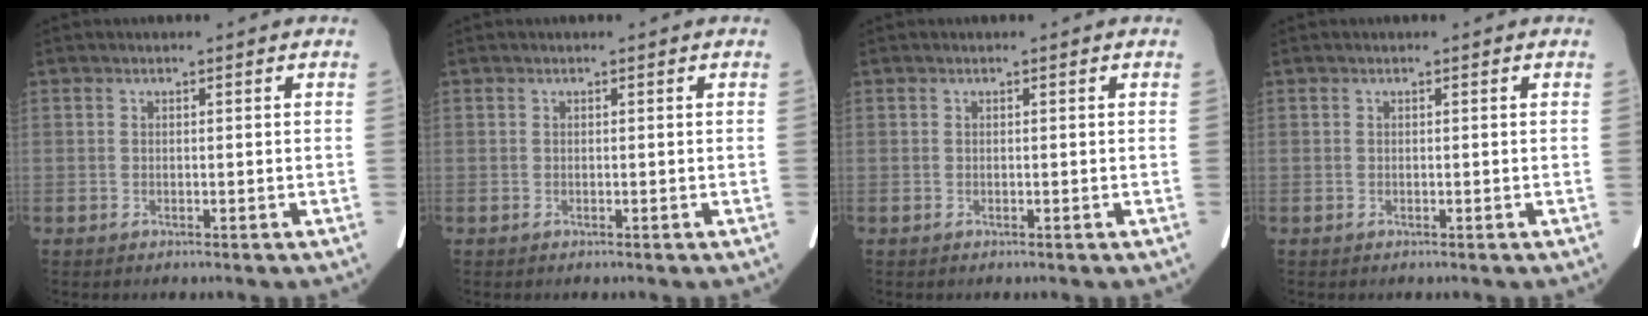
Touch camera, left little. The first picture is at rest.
{"total": 0.0}
{"total": 0.0}
{"total": 0.0}